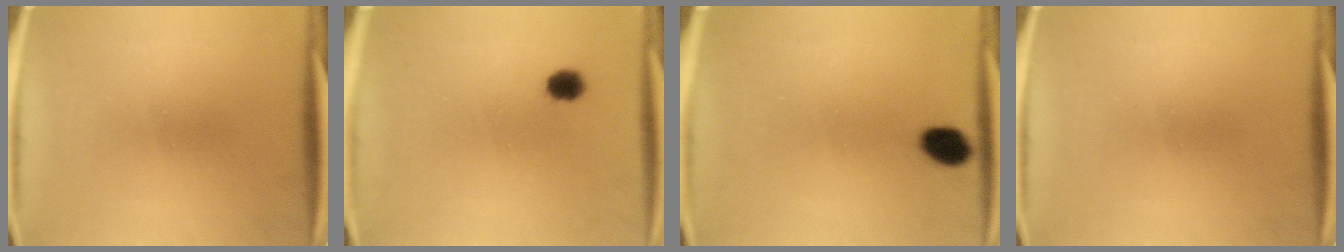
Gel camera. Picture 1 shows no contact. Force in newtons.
{"total": 3.4}
{"total": 5.1}
{"total": 0.0}